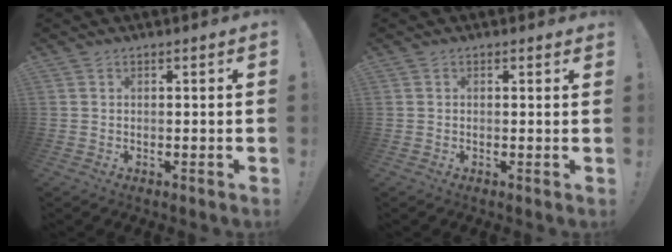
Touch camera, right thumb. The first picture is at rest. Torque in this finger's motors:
{"motor_torque": [-0.34, 1.41, 0.26, 1.08, 0.01]}